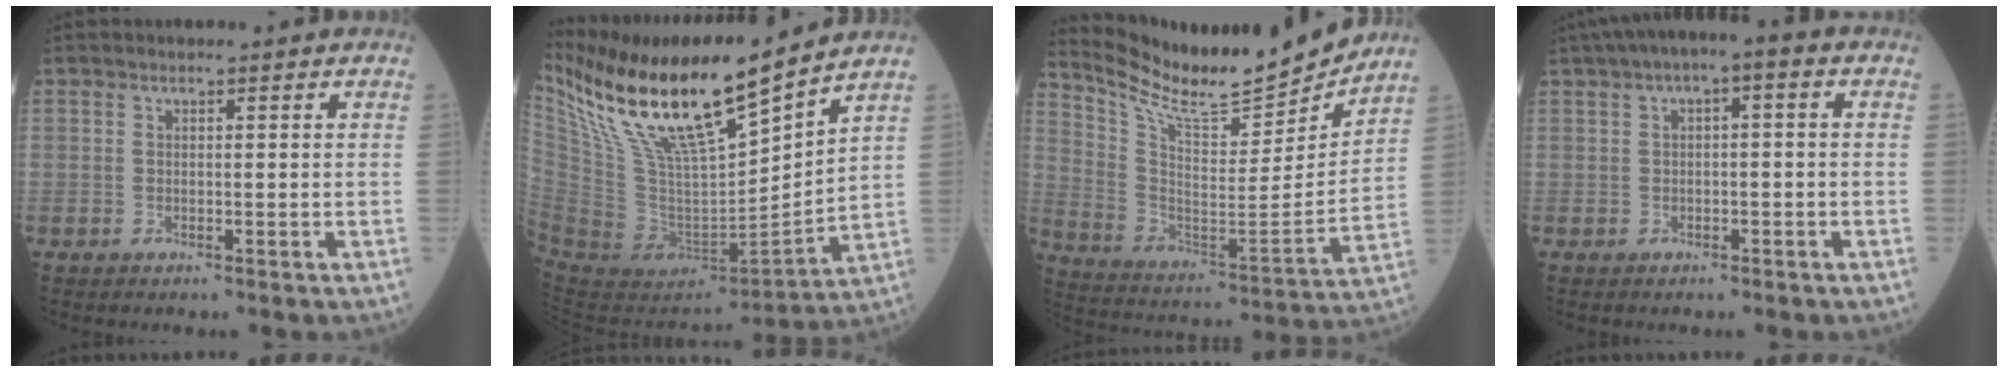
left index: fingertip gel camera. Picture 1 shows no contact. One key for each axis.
{"total": 23.0, "fx": 16.8, "fy": 3.7, "fz": 15.2, "tx": -0.290, "ty": -0.004, "tz": 0.320}
{"total": 18.0, "fx": 16.7, "fy": 2.4, "fz": 6.3, "tx": -0.131, "ty": -0.038, "tz": 0.276}
{"total": 5.9, "fx": 1.9, "fy": 1.9, "fz": 5.3, "tx": -0.090, "ty": 0.036, "tz": 0.021}